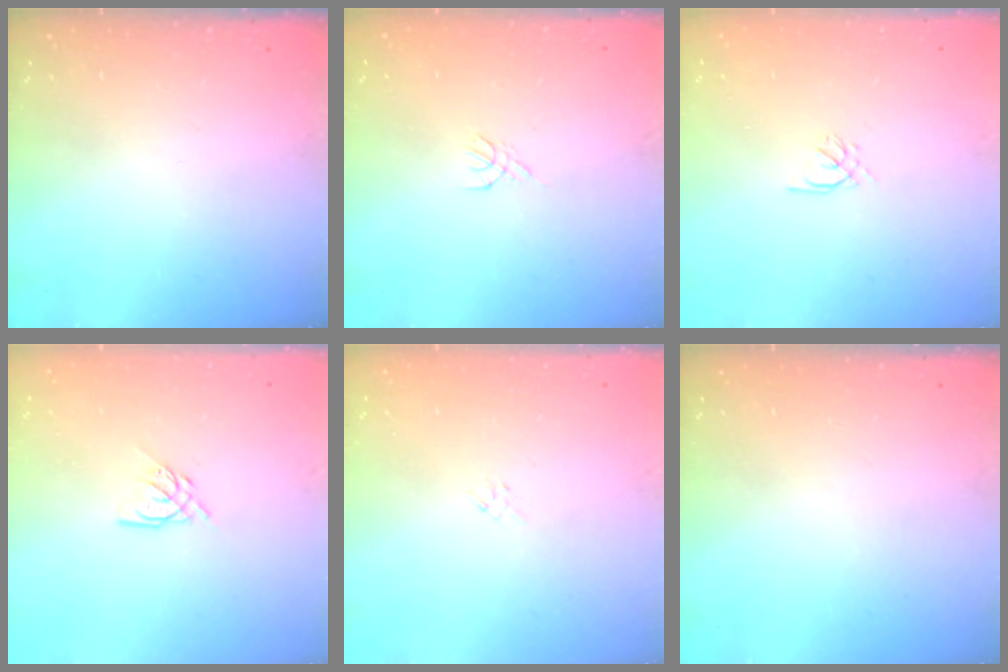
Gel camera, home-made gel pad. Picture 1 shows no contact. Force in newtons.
{"total": 1.8, "press": 1.7, "slide": 0.5}
{"total": 0.9, "press": 0.8, "slide": 0.4}
{"total": 5.5, "press": 5.5, "slide": 0.5}
{"total": 1.3, "press": 1.2, "slide": 0.5}
{"total": 0.0}